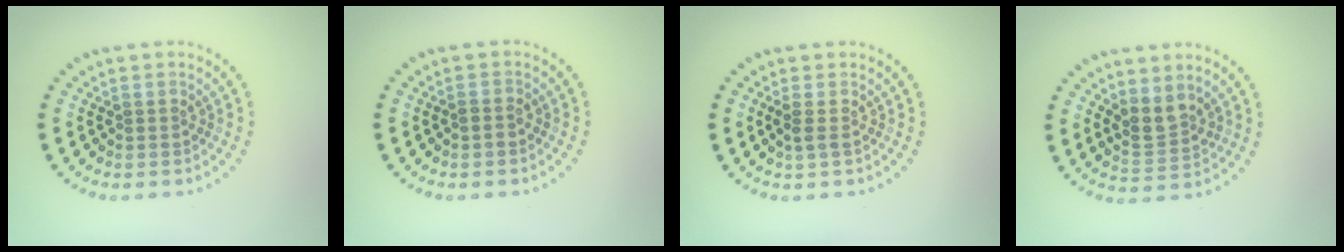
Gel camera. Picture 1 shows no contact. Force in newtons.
{"total": 0.9, "press": 0.9, "slide": 0.3}
{"total": 1.1, "press": 1.0, "slide": 0.5}
{"total": 2.5, "press": 2.1, "slide": 1.3}